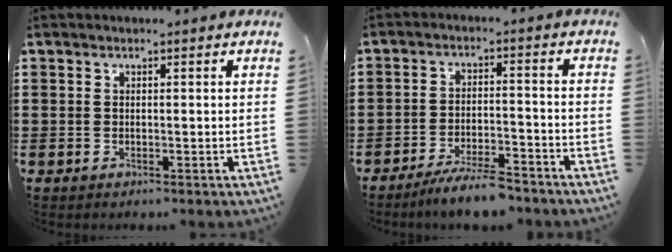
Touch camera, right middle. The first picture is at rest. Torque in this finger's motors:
{"motor_torque": [2.14, 0.00, 0.32, 0.12]}